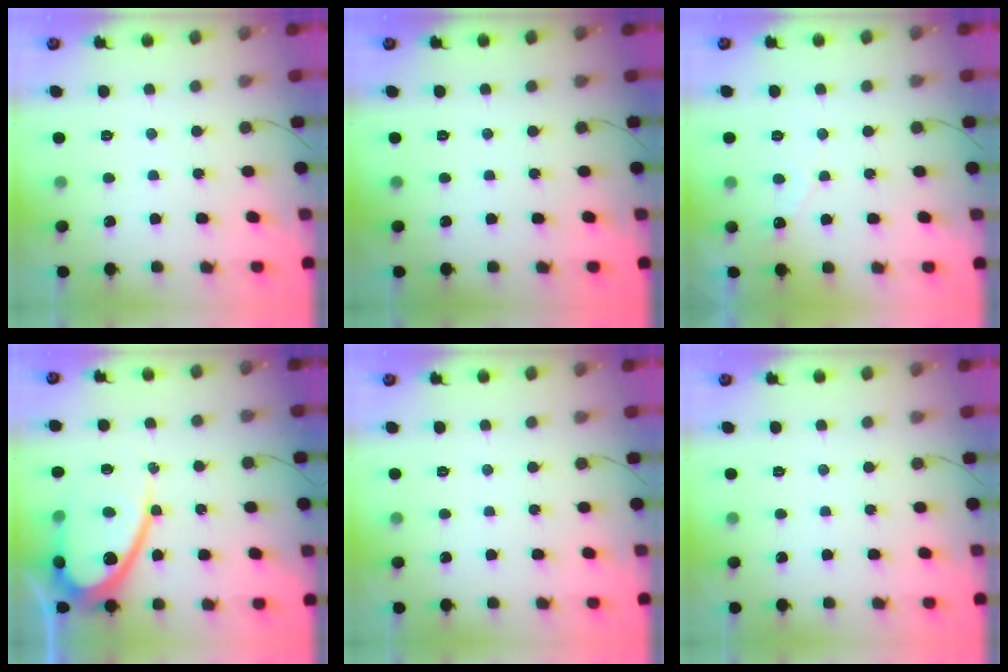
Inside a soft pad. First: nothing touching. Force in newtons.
{"total": 0.0}
{"total": 2.7, "press": 2.7, "slide": 0.1}
{"total": 15.8, "press": 15.7, "slide": 1.2}
{"total": 0.0}
{"total": 0.0}